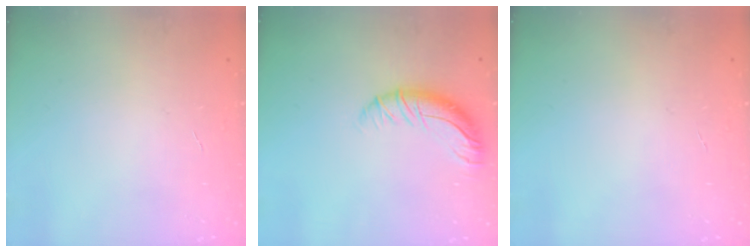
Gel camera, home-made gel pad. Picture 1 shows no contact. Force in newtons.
{"total": 10.3, "press": 10.3, "slide": 0.4}
{"total": 0.0}